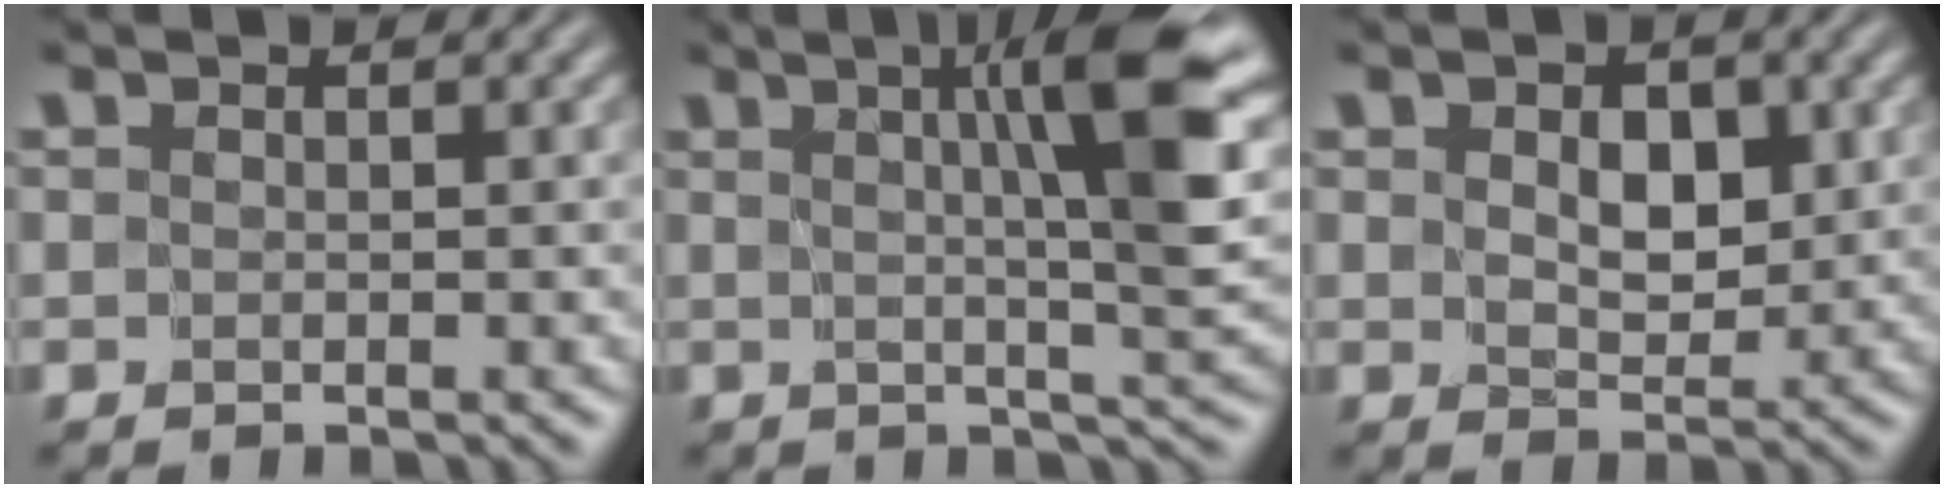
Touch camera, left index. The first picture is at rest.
{"total": 10.5, "force": [2.6, 1.8, 10.0], "torque": [-0.127, 0.005, 0.038]}
{"total": 3.0, "force": [0.9, 1.9, 2.2], "torque": [-0.040, -0.006, 0.017]}